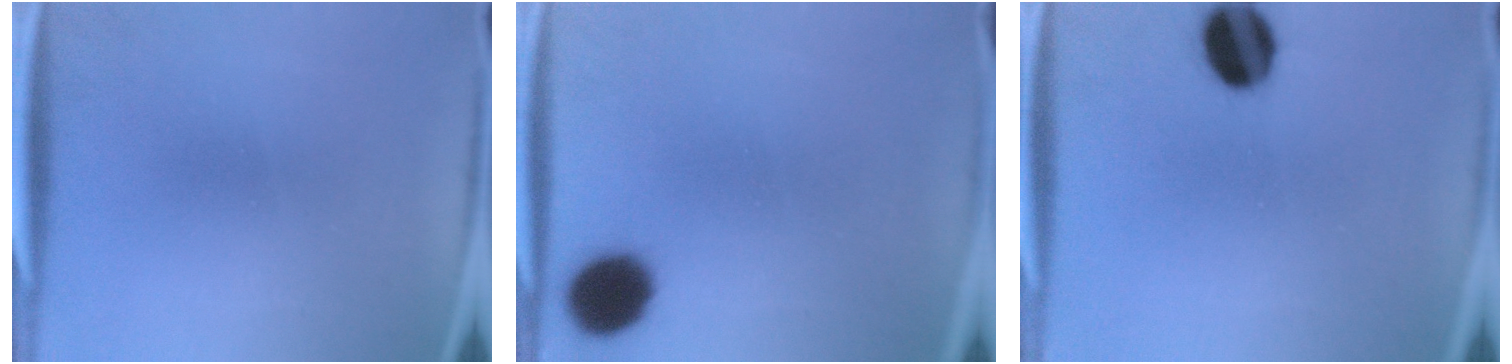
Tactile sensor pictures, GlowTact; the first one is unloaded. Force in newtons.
{"total": 11.5}
{"total": 12.7}